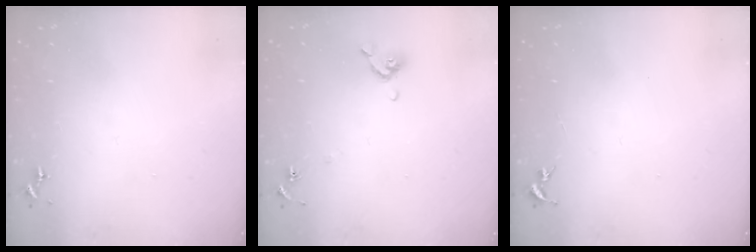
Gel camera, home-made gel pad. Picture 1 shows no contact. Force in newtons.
{"total": 6.6, "press": 6.4, "slide": 1.6}
{"total": 0.0}